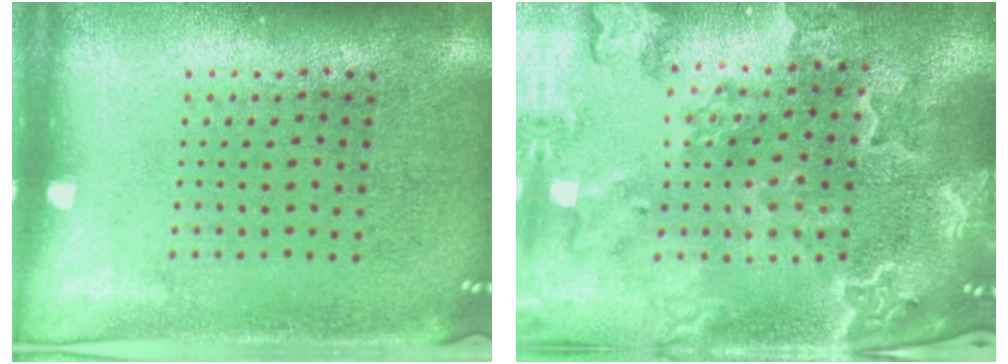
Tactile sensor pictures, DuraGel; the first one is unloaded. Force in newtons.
{"total": 2.7, "press": 2.5, "slide": 0.9}